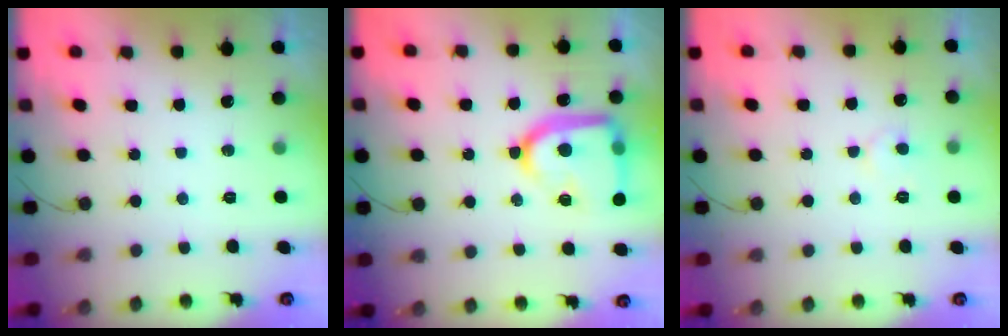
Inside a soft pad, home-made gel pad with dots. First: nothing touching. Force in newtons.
{"total": 20.2, "press": 20.1, "slide": 1.9}
{"total": 4.1, "press": 4.1, "slide": 0.3}